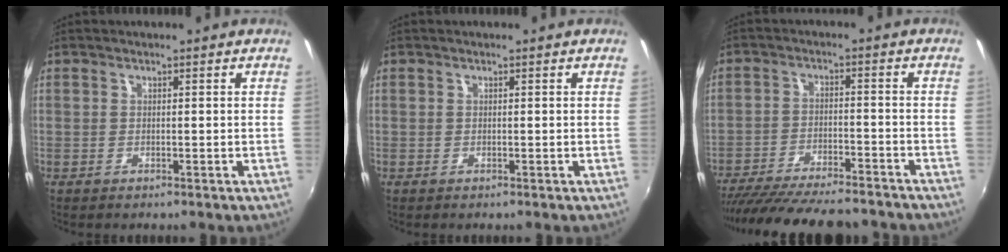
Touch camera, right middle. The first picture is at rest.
{"total": 0.0}
{"total": 20.2, "force": [-17.6, 3.9, 9.2], "torque": [-0.177, -0.033, -0.259]}